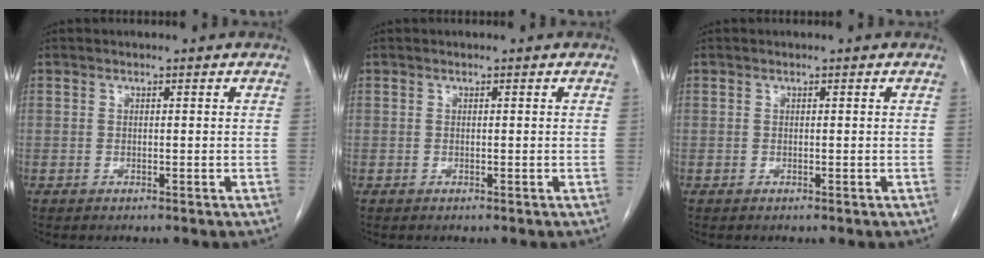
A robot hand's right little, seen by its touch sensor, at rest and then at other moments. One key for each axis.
{"total": 0.0}
{"total": 0.0}